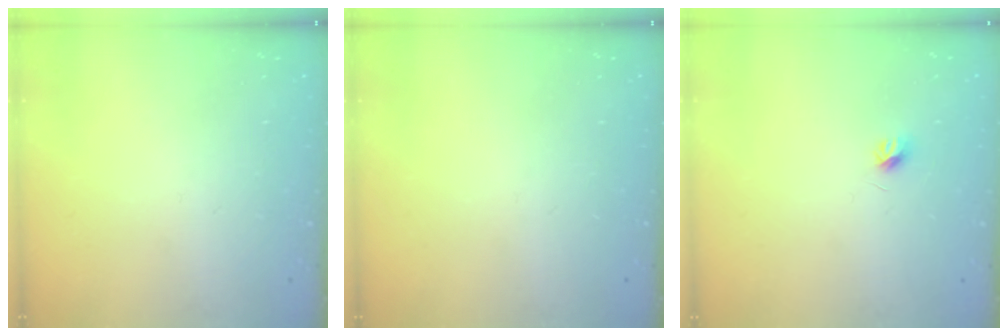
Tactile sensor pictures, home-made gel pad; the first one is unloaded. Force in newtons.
{"total": 0.0}
{"total": 4.1, "press": 4.0, "slide": 0.6}